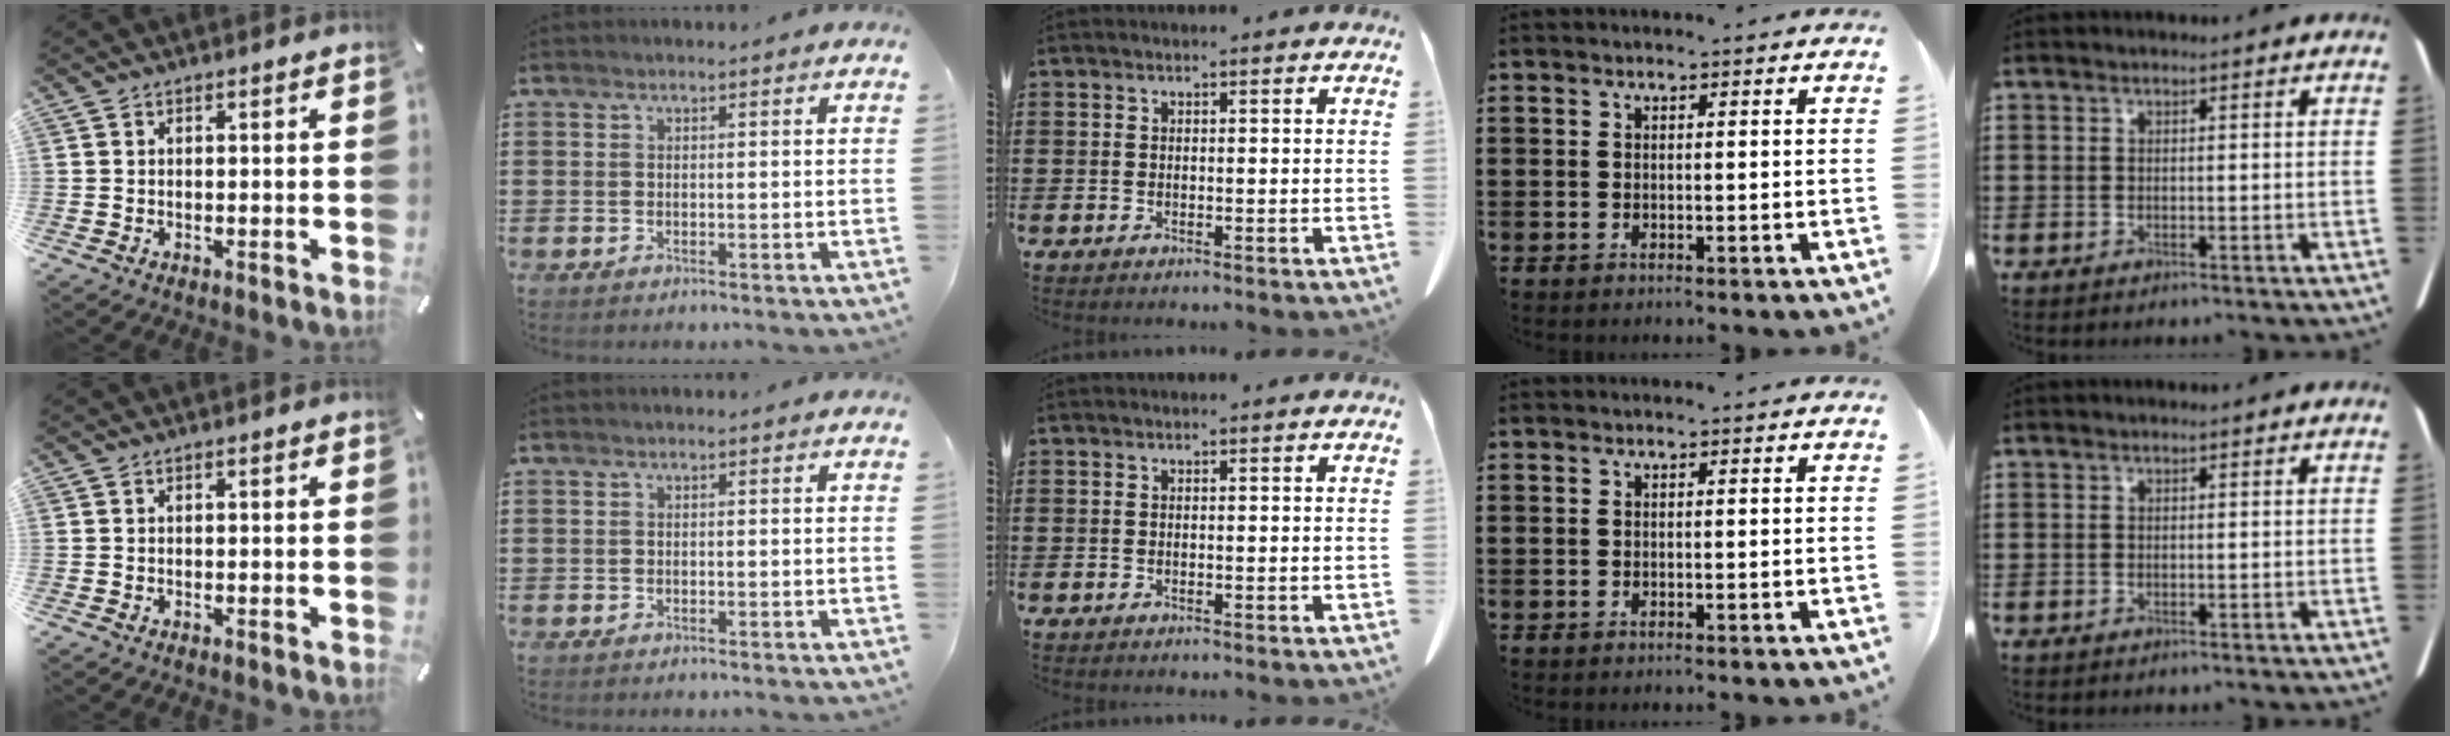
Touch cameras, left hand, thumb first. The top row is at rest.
{}